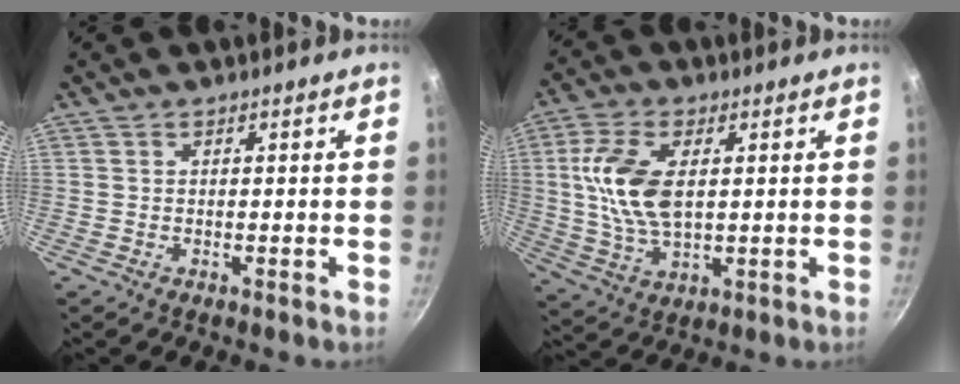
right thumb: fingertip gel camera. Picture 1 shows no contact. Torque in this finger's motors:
{"motor_torque": [0.18, 0.18, 1.32, 0.16, 0.48]}